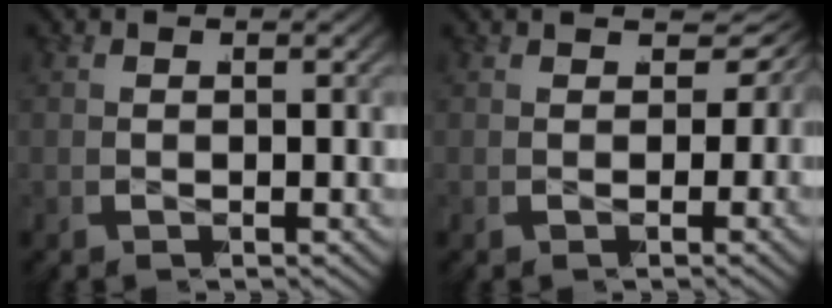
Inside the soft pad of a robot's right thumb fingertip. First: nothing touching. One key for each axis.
{"total": 3.5, "fx": 0.3, "fy": 2.2, "fz": 2.7, "tx": -0.039, "ty": -0.010, "tz": 0.011}